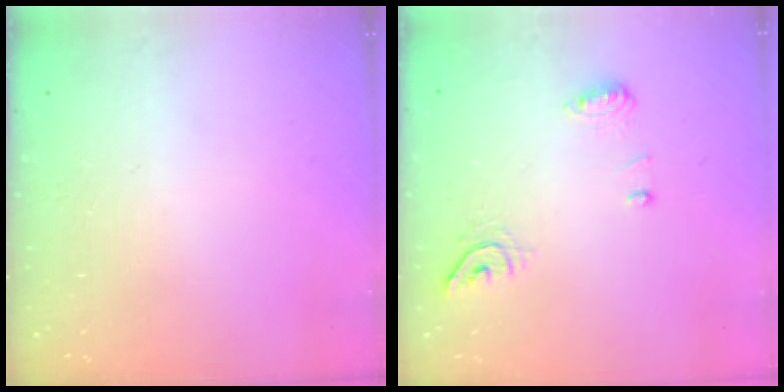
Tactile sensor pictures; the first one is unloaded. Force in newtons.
{"total": 7.9, "press": 7.8, "slide": 1.3}